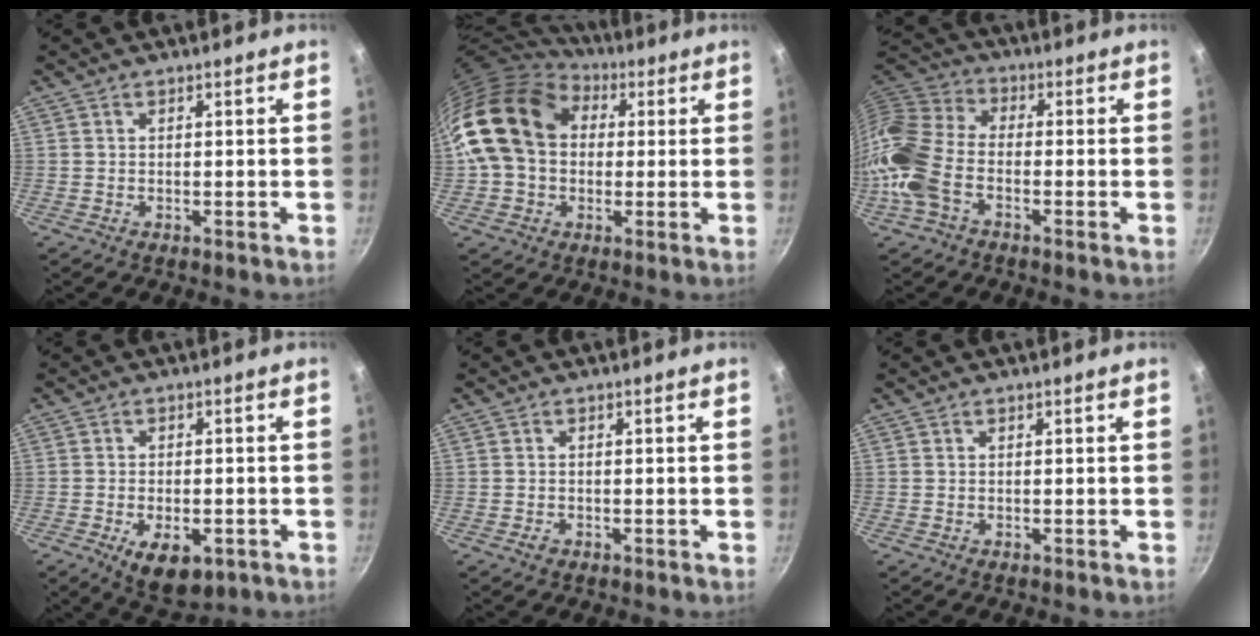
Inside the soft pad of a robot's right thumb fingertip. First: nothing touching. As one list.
[{"total": 18.1, "force": [4.1, 13.7, 11.1], "torque": [-0.187, 0.029, 0.062]}, {"total": 13.0, "force": [-4.8, 7.6, 9.4], "torque": [-0.183, 0.040, -0.120]}, {"total": 8.5, "force": [-3.3, 4.6, 6.4], "torque": [-0.082, 0.008, -0.036]}, {"total": 1.2, "force": [-0.7, 0.9, 0.5], "torque": [-0.008, 0.002, -0.011]}, {"total": 0.0}]